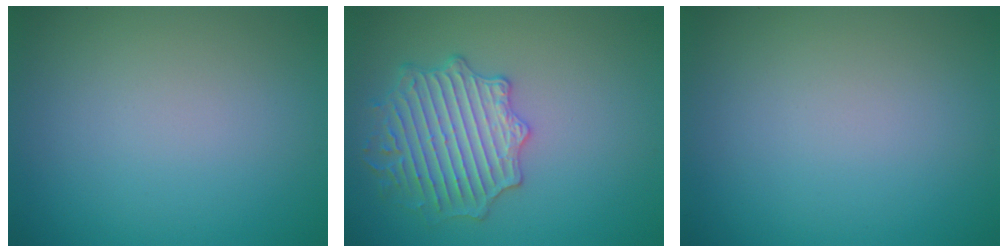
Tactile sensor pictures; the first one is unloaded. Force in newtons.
{"total": 4.3, "press": 4.3, "slide": 0.8}
{"total": 0.0}